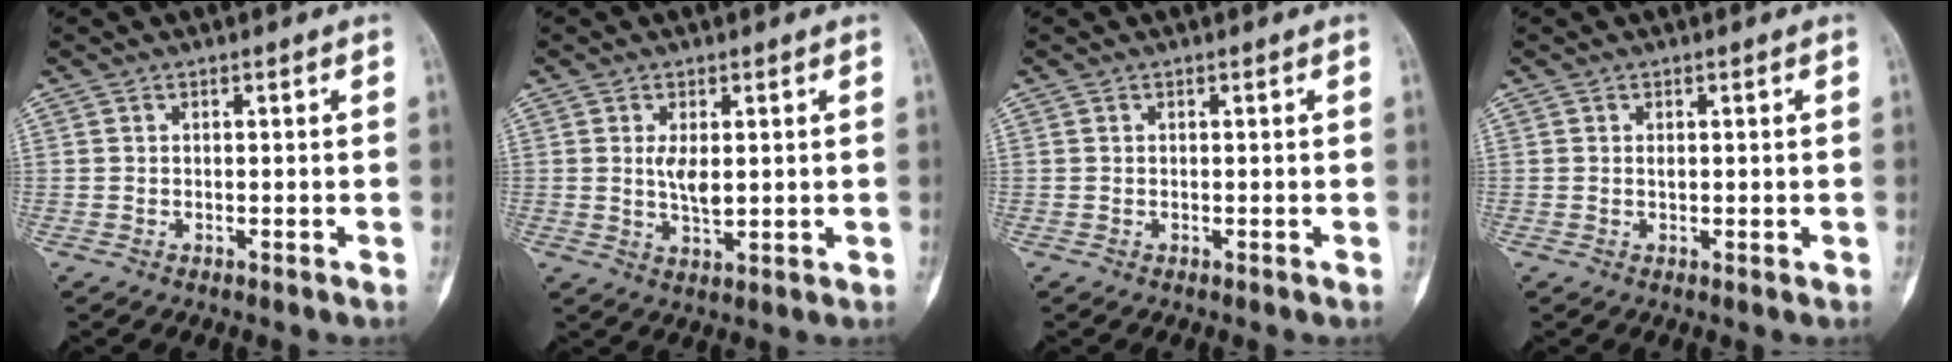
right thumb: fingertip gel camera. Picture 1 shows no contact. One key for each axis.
{"total": 4.3, "fx": 0.7, "fy": 2.0, "fz": 3.7, "tx": -0.063, "ty": -0.010, "tz": 0.017}
{"total": 0.0}
{"total": 1.0, "fx": 0.2, "fy": 0.6, "fz": 0.8, "tx": -0.009, "ty": 0.001, "tz": 0.004}